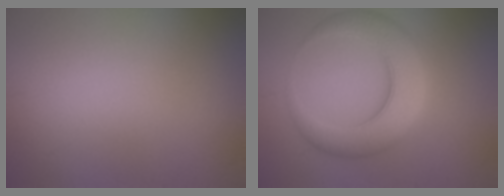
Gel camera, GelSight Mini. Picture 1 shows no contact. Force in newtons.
{"total": 6.6, "press": 6.6, "slide": 0.3}